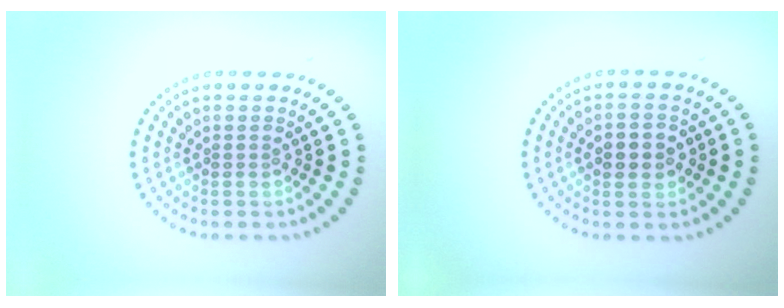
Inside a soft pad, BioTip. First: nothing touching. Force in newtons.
{"total": 3.1, "press": 3.1, "slide": 0.1}